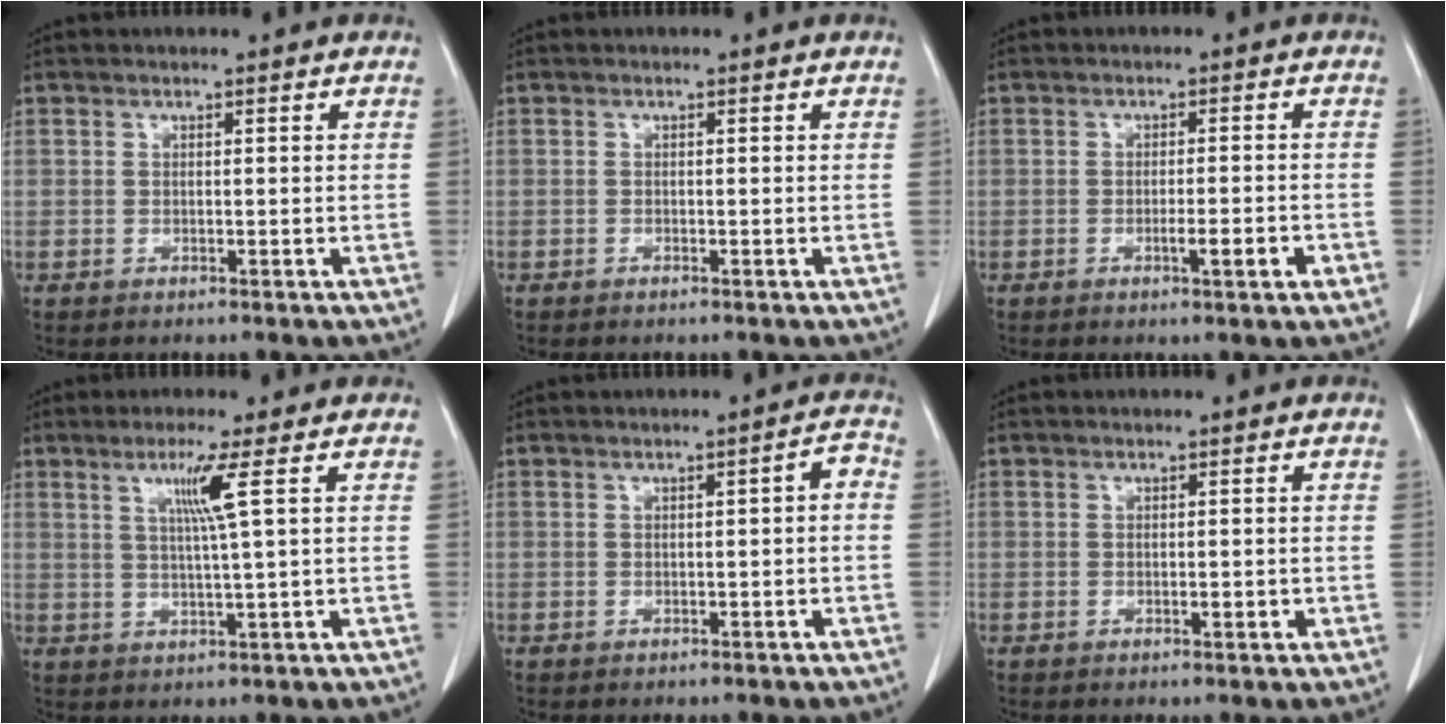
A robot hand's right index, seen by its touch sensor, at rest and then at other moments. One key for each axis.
{"total": 0.0}
{"total": 3.4, "fx": -1.4, "fy": 0.1, "fz": 3.1, "tx": -0.047, "ty": -0.003, "tz": -0.020}
{"total": 4.8, "fx": 1.8, "fy": -1.4, "fz": 4.3, "tx": -0.084, "ty": -0.006, "tz": 0.036}
{"total": 2.0, "fx": -0.3, "fy": 0.4, "fz": 1.9, "tx": -0.020, "ty": 0.007, "tz": -0.006}
{"total": 0.9, "fx": -0.2, "fy": 0.4, "fz": 0.8, "tx": -0.013, "ty": 0.001, "tz": -0.002}